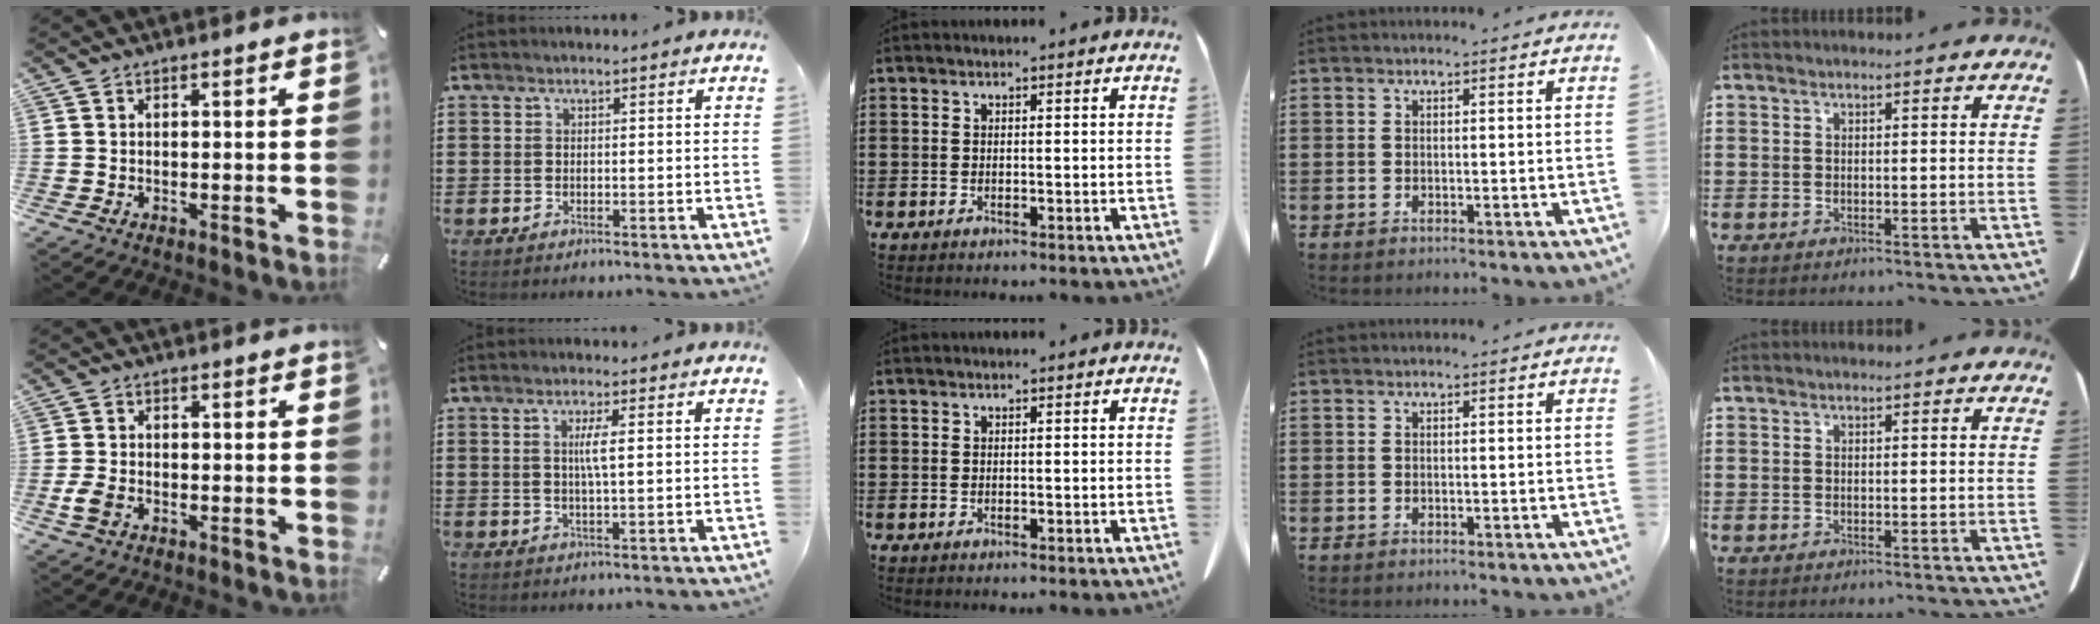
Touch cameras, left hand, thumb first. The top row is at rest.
{"thumb": {"total": 3.6, "force": [-1.4, 2.2, 2.4], "torque": [-0.058, 0.000, -0.029]}, "index": {"total": 3.0, "force": [0.5, 0.2, 2.9], "torque": [-0.060, -0.002, 0.006]}}